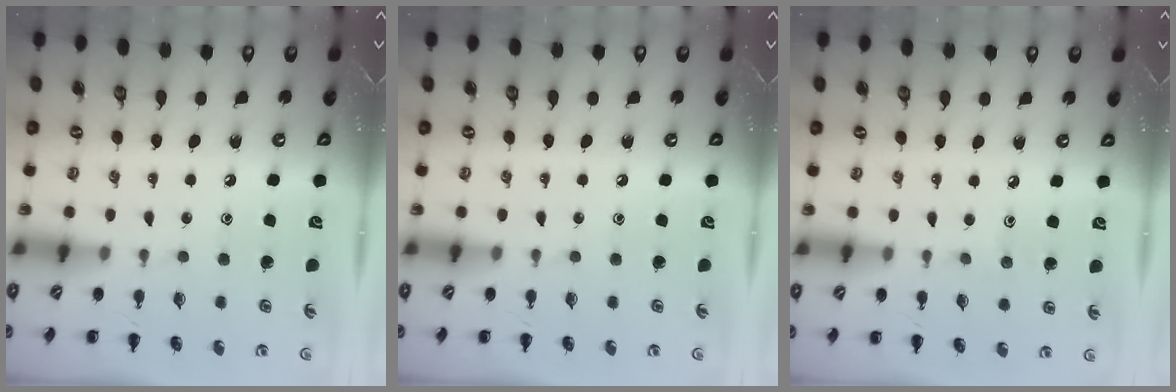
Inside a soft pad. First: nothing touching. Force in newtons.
{"total": 0.0}
{"total": 2.4, "press": 2.2, "slide": 1.0}